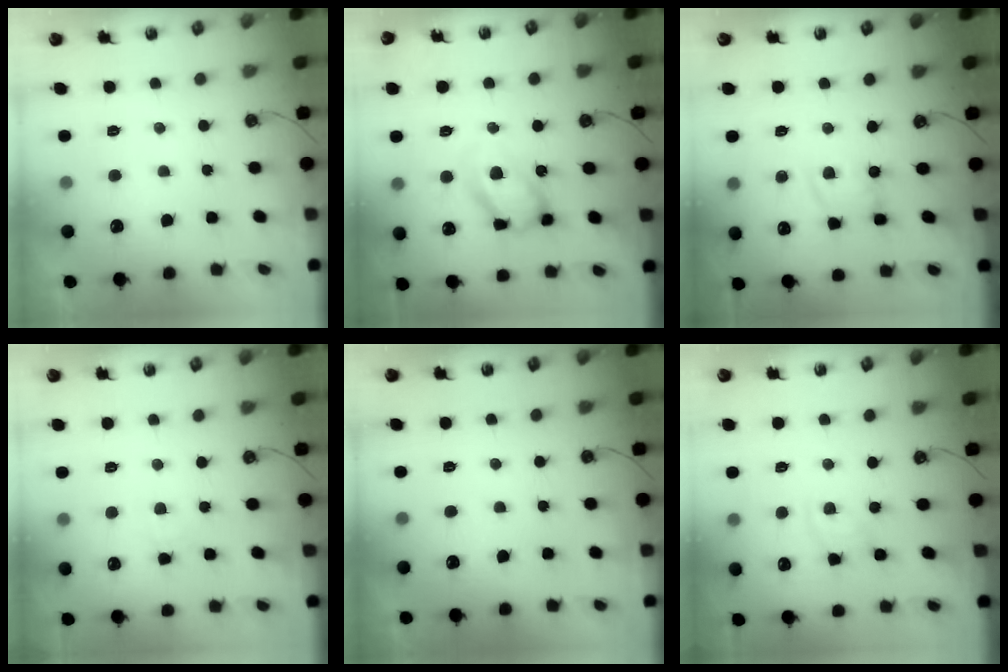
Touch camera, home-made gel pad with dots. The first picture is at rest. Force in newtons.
{"total": 15.5, "press": 15.4, "slide": 1.7}
{"total": 2.8, "press": 2.8, "slide": 0.2}
{"total": 2.8, "press": 2.8, "slide": 0.5}
{"total": 0.0}
{"total": 2.8, "press": 2.8, "slide": 0.4}